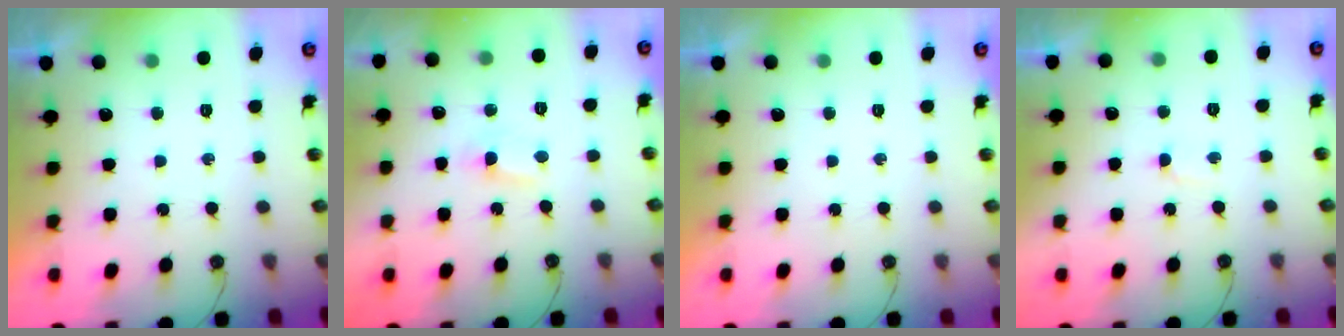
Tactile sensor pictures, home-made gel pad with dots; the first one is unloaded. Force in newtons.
{"total": 1.7, "press": 1.7, "slide": 0.3}
{"total": 0.0}
{"total": 1.0, "press": 0.8, "slide": 0.7}